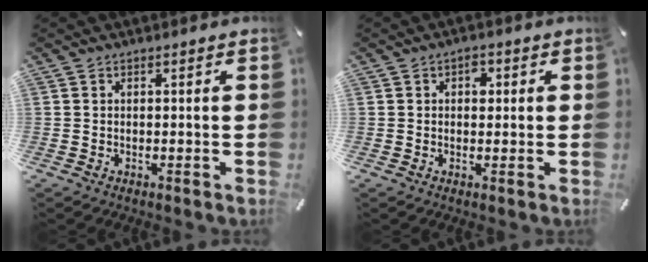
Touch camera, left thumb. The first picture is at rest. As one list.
[{"total": 2.3, "force": [0.4, 1.7, 1.5], "torque": [-0.008, -0.001, 0.000]}]